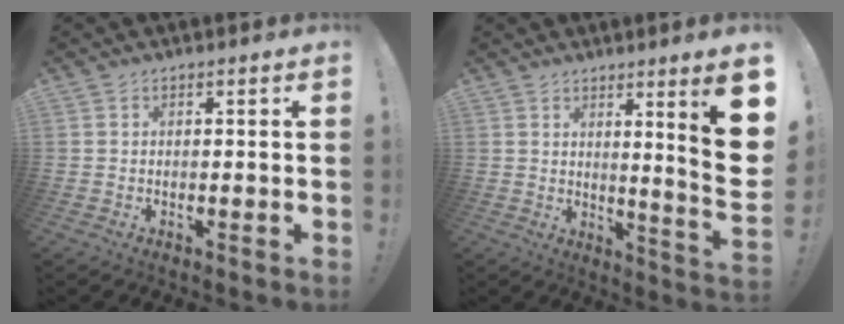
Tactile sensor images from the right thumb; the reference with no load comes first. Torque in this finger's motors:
{"motor_torque": [0.17, 0.68, 1.26, 0.50, 0.09]}